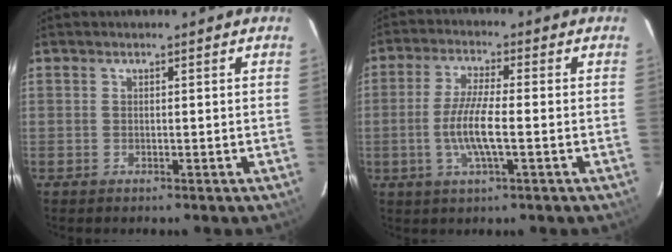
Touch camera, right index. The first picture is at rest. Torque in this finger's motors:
{"motor_torque": [1.30, -0.64, 0.75, 0.18]}